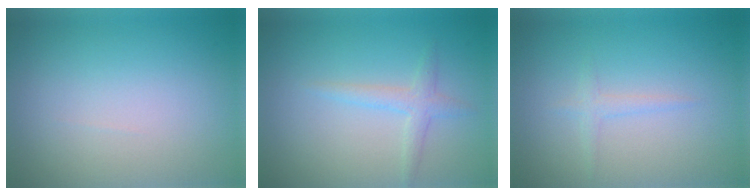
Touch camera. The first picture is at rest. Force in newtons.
{"total": 1.8, "press": 1.8, "slide": 0.1}
{"total": 1.1, "press": 1.1, "slide": 0.0}